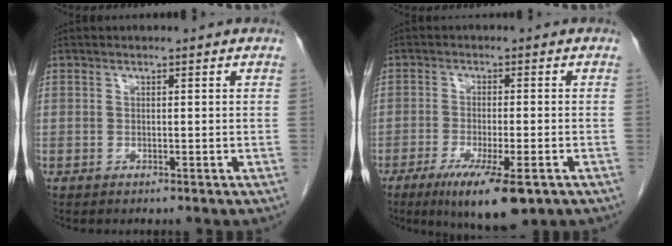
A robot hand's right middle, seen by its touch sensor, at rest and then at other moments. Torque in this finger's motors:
{"motor_torque": [1.09, -1.05, 0.18, 0.07]}